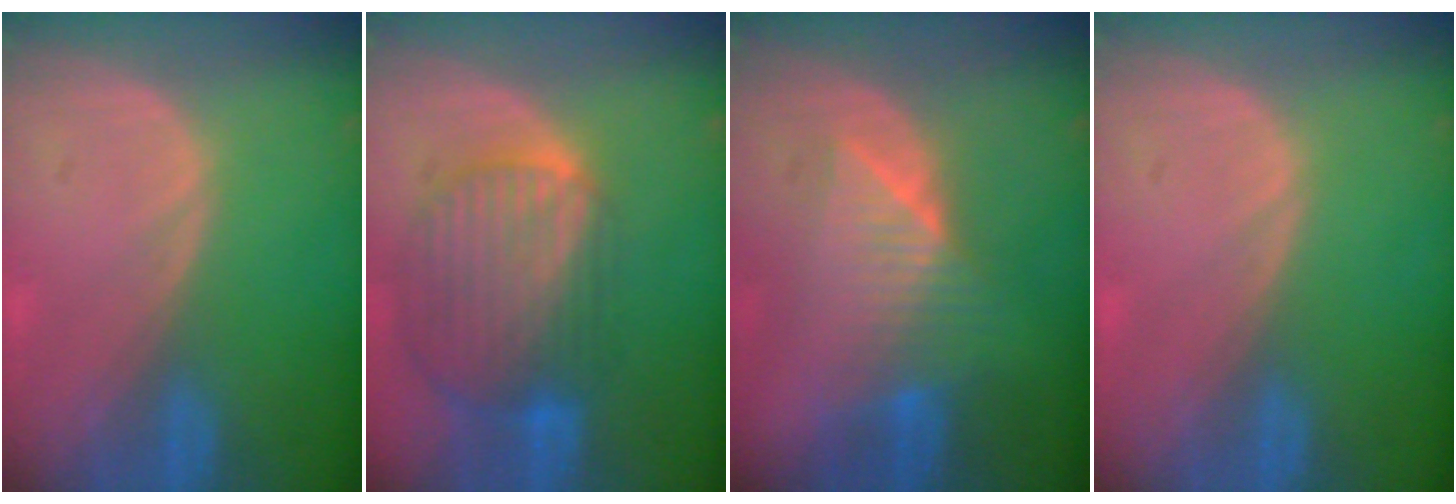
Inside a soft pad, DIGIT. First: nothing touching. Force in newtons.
{"total": 10.3, "press": 8.7, "slide": 5.6}
{"total": 6.7, "press": 6.7, "slide": 0.6}
{"total": 0.0}